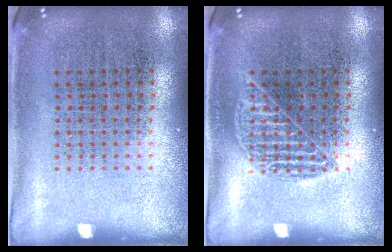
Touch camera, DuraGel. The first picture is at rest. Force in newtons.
{"total": 1.4, "press": 1.4, "slide": 0.2}